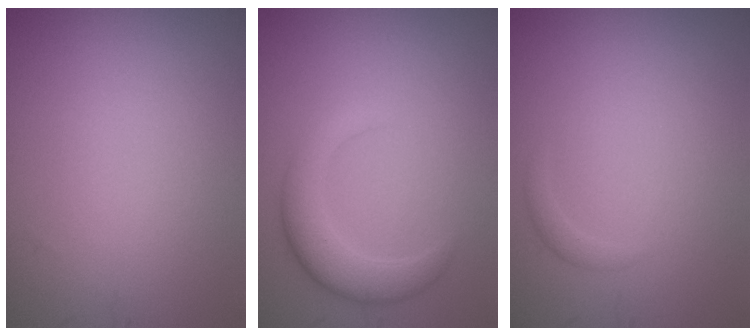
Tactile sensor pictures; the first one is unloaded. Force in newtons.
{"total": 3.7, "press": 3.7, "slide": 0.1}
{"total": 0.7, "press": 0.7, "slide": 0.1}